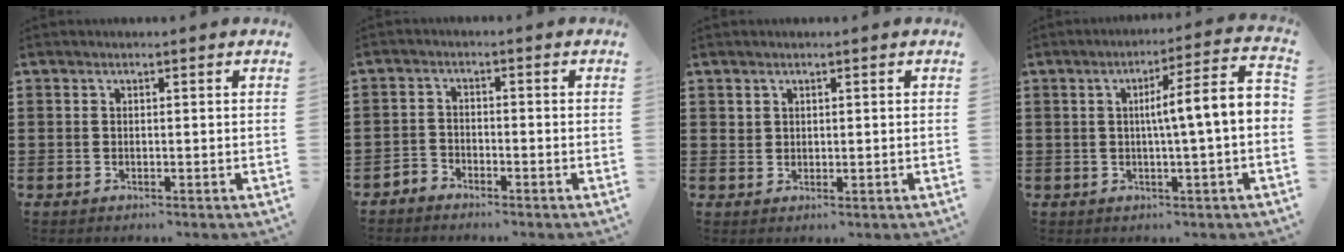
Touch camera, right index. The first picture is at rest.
{"total": 2.0, "force": [-2.0, 0.5, 0.0], "torque": [-0.007, 0.003, -0.043]}
{"total": 1.2, "force": [0.9, 0.8, 0.2], "torque": [-0.006, 0.001, 0.018]}
{"total": 7.0, "force": [-0.2, 0.1, 7.0], "torque": [-0.114, -0.015, -0.014]}